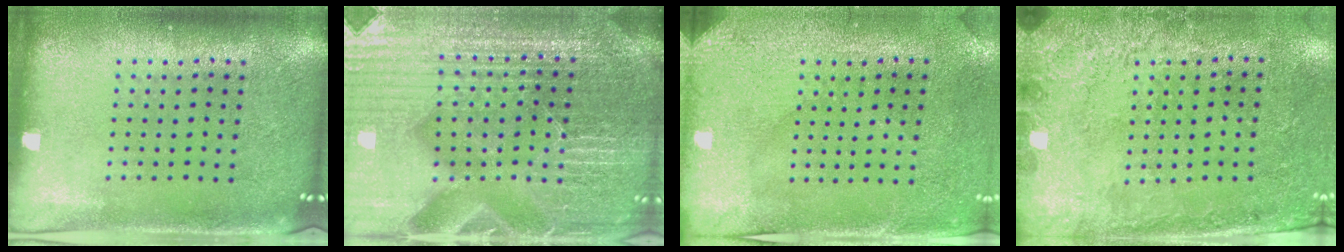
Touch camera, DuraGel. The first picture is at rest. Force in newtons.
{"total": 5.5, "press": 5.1, "slide": 2.2}
{"total": 3.0, "press": 2.5, "slide": 1.7}
{"total": 2.7, "press": 2.1, "slide": 1.6}